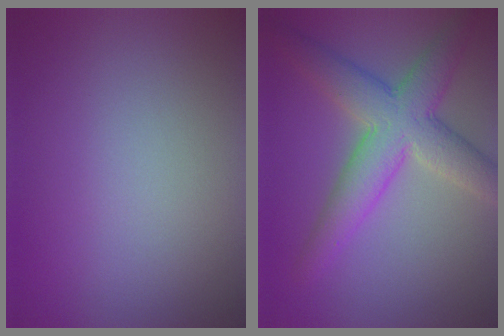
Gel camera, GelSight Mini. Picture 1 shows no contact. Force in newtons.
{"total": 6.6, "press": 6.6, "slide": 0.2}